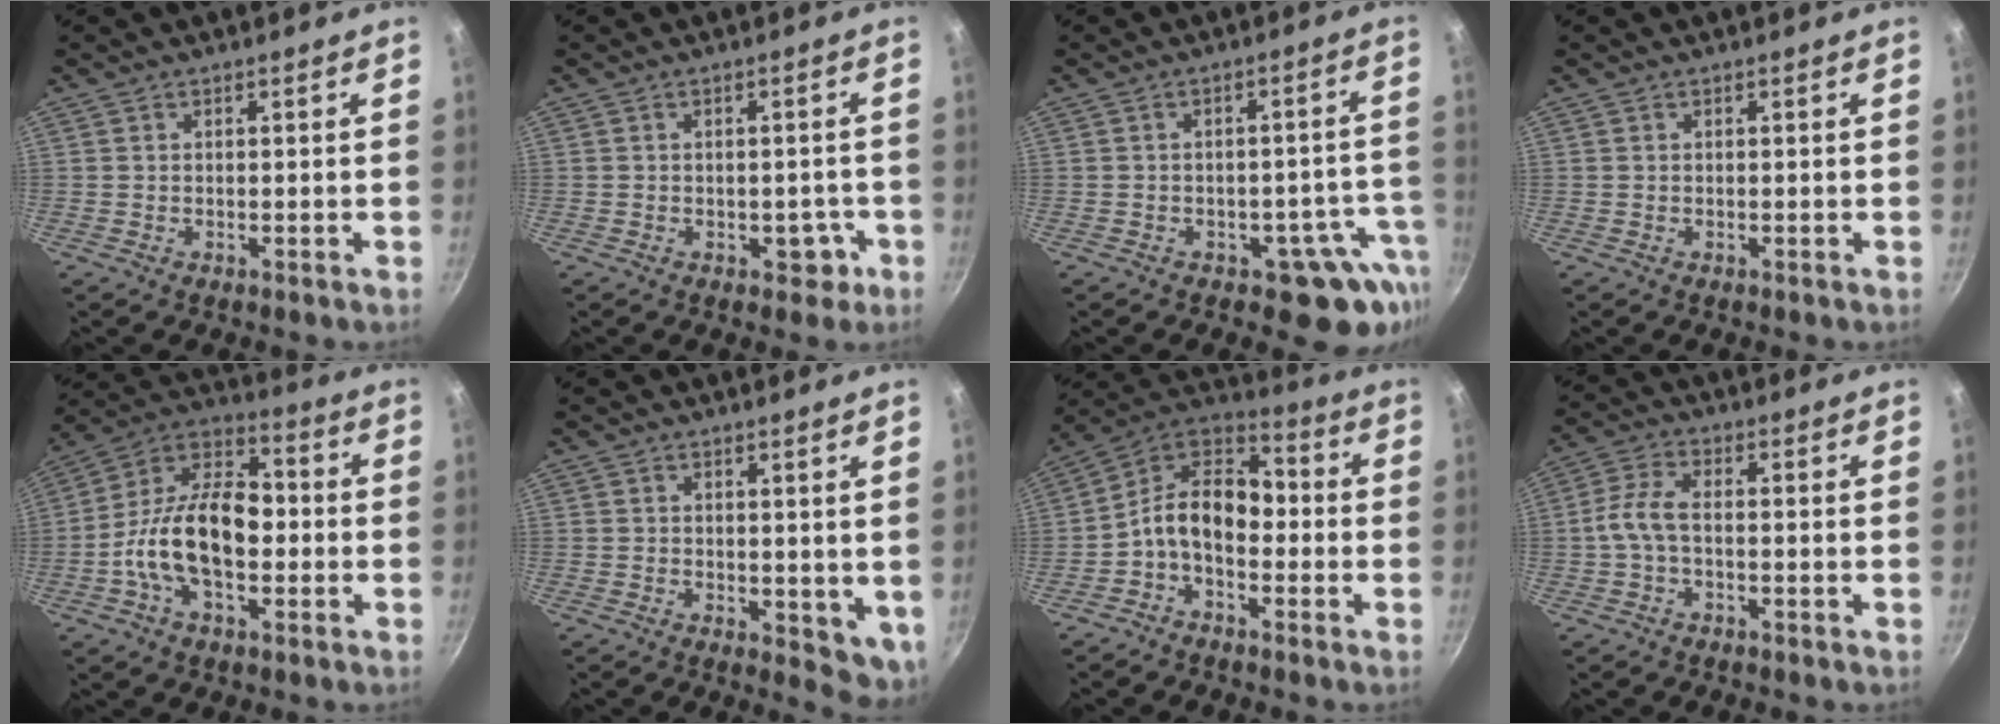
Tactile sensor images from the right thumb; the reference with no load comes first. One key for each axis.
{"total": 3.4, "fx": -1.5, "fy": 2.3, "fz": 2.0, "tx": -0.003, "ty": 0.015, "tz": -0.018}
{"total": 9.4, "fx": -5.1, "fy": 4.7, "fz": 6.4, "tx": -0.039, "ty": 0.042, "tz": -0.059}
{"total": 0.0}
{"total": 17.5, "fx": -2.5, "fy": 9.8, "fz": 14.3, "tx": -0.248, "ty": 0.039, "tz": -0.050}
{"total": 5.4, "fx": 0.2, "fy": 2.4, "fz": 4.8, "tx": -0.045, "ty": -0.016, "tz": 0.008}
{"total": 12.1, "fx": -2.4, "fy": 7.6, "fz": 9.0, "tx": -0.138, "ty": 0.062, "tz": -0.058}
{"total": 5.5, "fx": -0.8, "fy": 2.8, "fz": 4.7, "tx": -0.106, "ty": 0.017, "tz": -0.022}